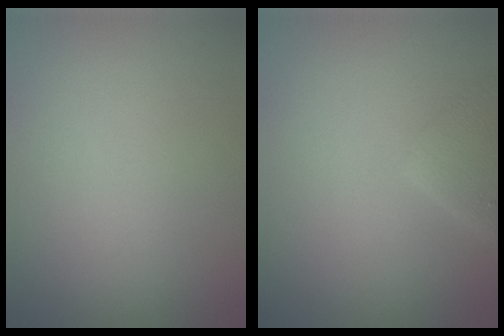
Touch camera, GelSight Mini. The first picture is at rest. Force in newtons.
{"total": 2.3, "press": 2.3, "slide": 0.1}